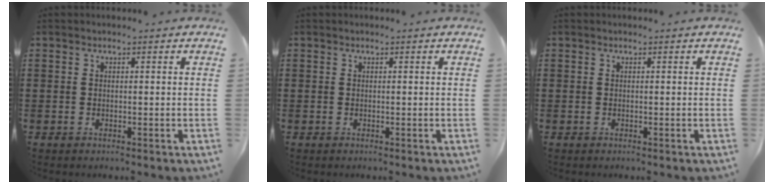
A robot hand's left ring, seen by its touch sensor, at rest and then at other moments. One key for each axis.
{"total": 0.0}
{"total": 0.0}